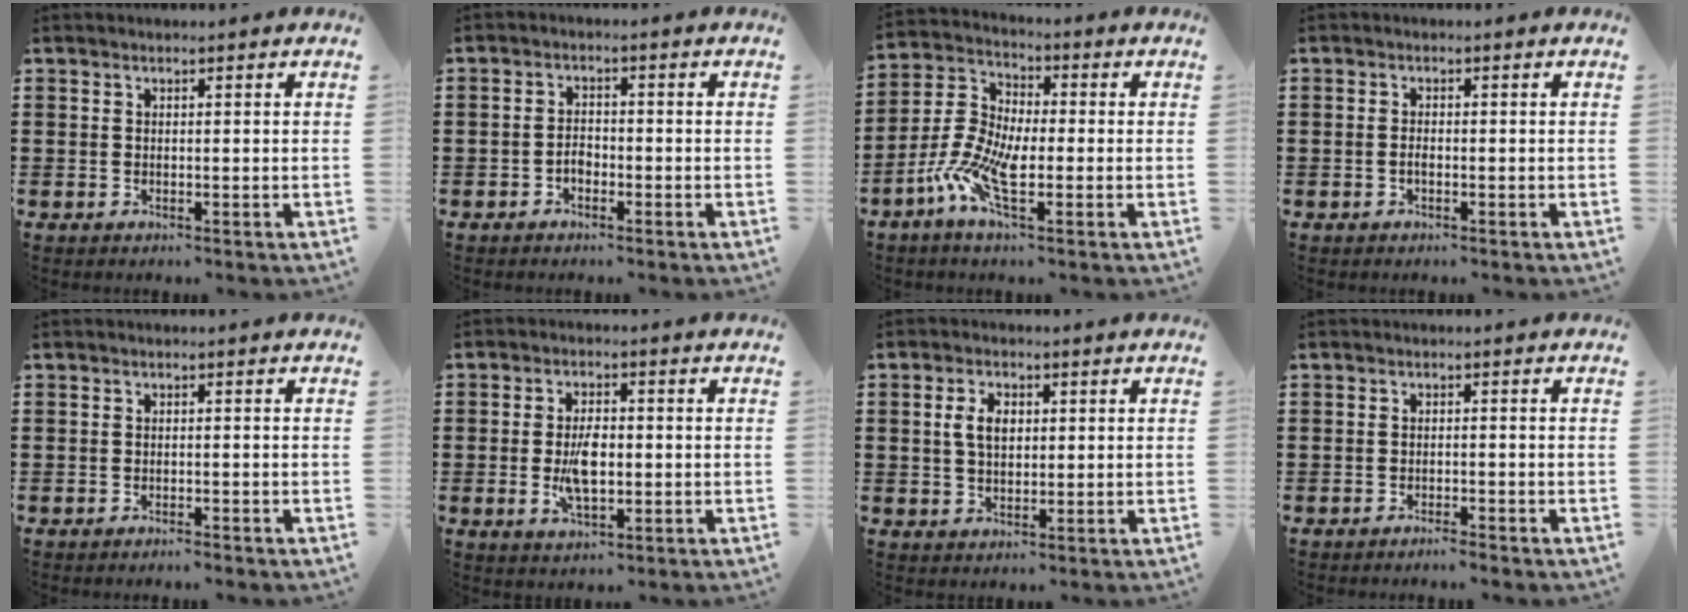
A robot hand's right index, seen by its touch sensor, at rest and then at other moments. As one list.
[{"total": 2.0, "force": [-1.1, 1.1, 1.2], "torque": [-0.027, 0.000, -0.021]}, {"total": 8.7, "force": [-3.4, 3.6, 7.1], "torque": [-0.190, -0.014, -0.074]}, {"total": 1.1, "force": [-0.5, 0.2, 0.9], "torque": [-0.020, -0.006, -0.007]}, {"total": 0.8, "force": [-0.8, -0.1, 0.2], "torque": [-0.006, -0.003, -0.016]}, {"total": 5.9, "force": [-0.6, 2.8, 5.2], "torque": [-0.106, -0.006, -0.018]}, {"total": 4.1, "force": [0.7, 2.5, 3.2], "torque": [-0.076, 0.010, 0.008]}, {"total": 1.4, "force": [-1.3, -0.2, 0.4], "torque": [-0.009, -0.001, -0.025]}]